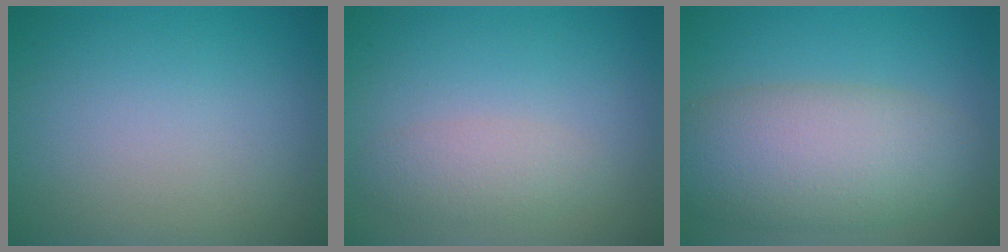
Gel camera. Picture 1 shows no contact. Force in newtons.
{"total": 2.1, "press": 2.1, "slide": 0.1}
{"total": 7.9, "press": 7.8, "slide": 0.3}